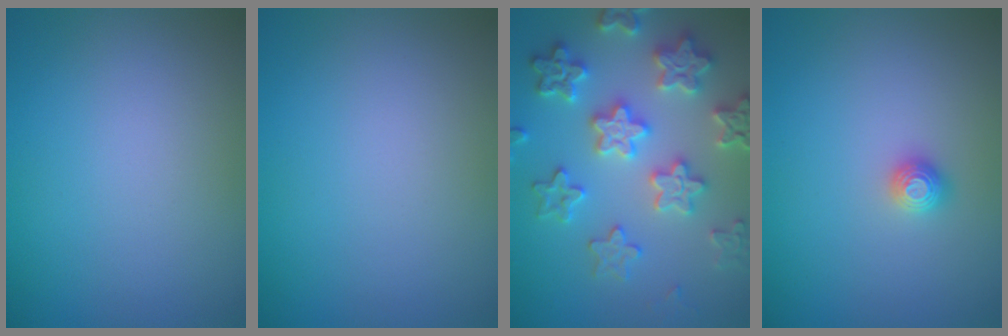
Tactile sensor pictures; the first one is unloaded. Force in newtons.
{"total": 0.0}
{"total": 6.1, "press": 6.0, "slide": 1.2}
{"total": 1.1, "press": 1.1, "slide": 0.3}